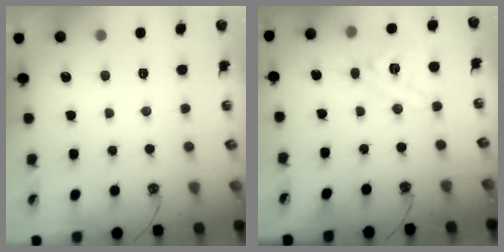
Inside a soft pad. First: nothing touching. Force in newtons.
{"total": 14.2, "press": 14.1, "slide": 2.1}